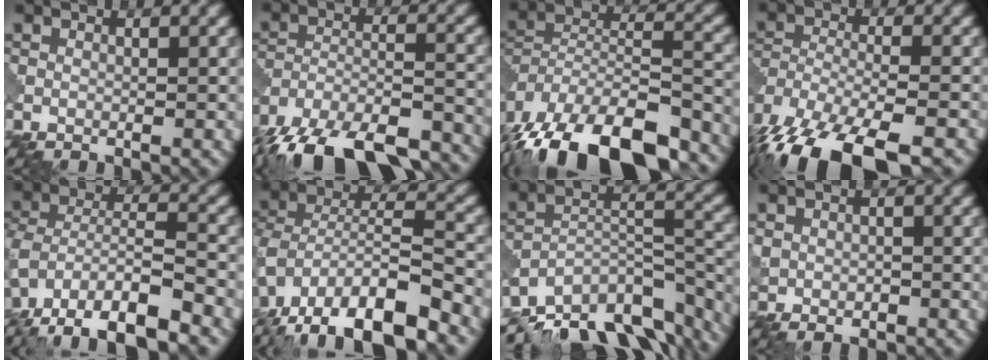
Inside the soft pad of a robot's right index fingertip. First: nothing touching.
{"total": 18.3, "force": [-15.6, 6.7, 6.8], "torque": [-0.142, -0.030, -0.210]}
{"total": 19.5, "force": [-15.5, 7.8, 8.9], "torque": [-0.175, -0.029, -0.225]}
{"total": 13.4, "force": [-9.9, 4.9, 7.5], "torque": [-0.163, -0.042, -0.157]}
{"total": 10.1, "force": [-7.0, 3.6, 6.3], "torque": [-0.112, 0.002, -0.128]}
{"total": 13.6, "force": [-9.7, 4.9, 8.2], "torque": [-0.156, 0.004, -0.159]}
{"total": 11.7, "force": [-9.5, 4.4, 5.1], "torque": [-0.085, 0.013, -0.144]}
{"total": 1.9, "force": [-0.2, 1.6, 1.1], "torque": [-0.020, -0.004, -0.006]}